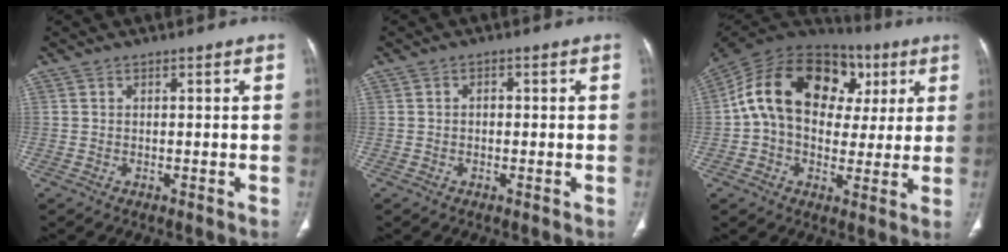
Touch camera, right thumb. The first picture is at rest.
{"total": 1.1, "force": [-0.1, 0.9, 0.7], "torque": [-0.006, 0.006, -0.005]}
{"total": 23.1, "force": [5.4, 16.2, 15.6], "torque": [-0.246, 0.044, 0.082]}